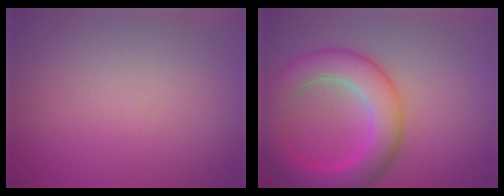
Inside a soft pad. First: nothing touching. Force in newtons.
{"total": 6.7, "press": 6.6, "slide": 0.3}